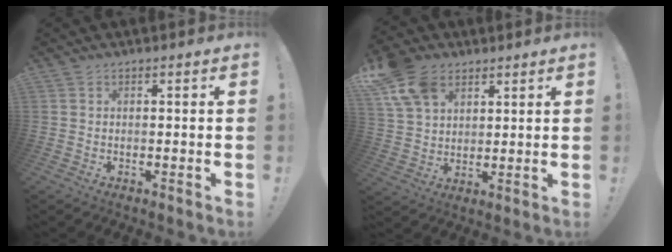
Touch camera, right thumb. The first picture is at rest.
{"total": 12.8, "force": [7.0, 8.7, 6.1], "torque": [-0.113, -0.031, 0.139]}